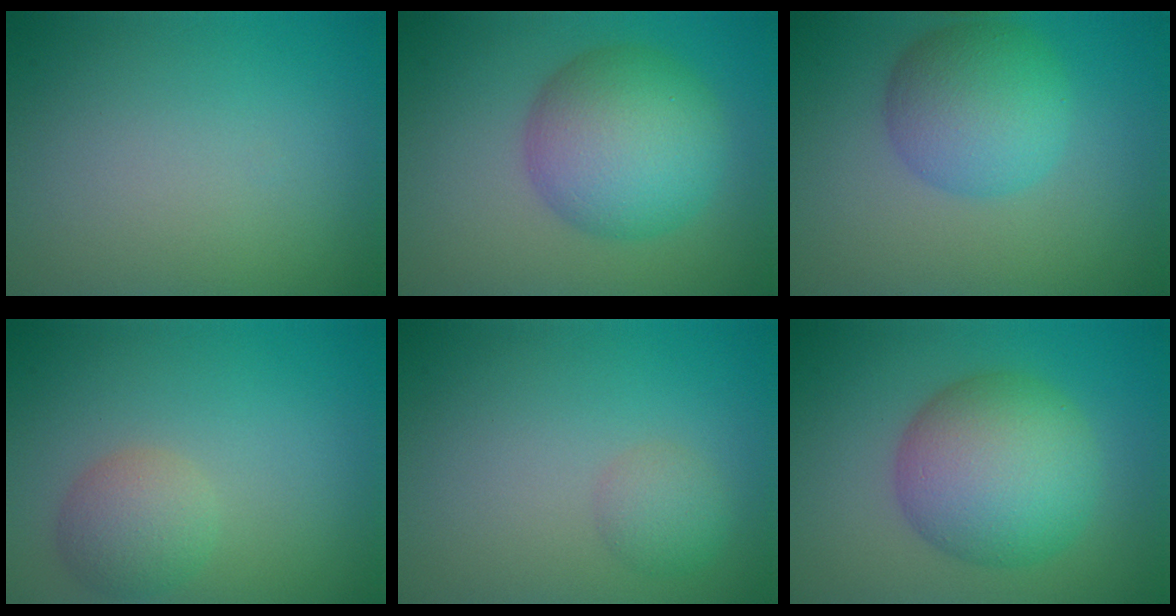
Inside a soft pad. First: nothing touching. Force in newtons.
{"total": 8.1, "press": 8.1, "slide": 0.3}
{"total": 5.7, "press": 5.7, "slide": 0.0}
{"total": 3.0, "press": 3.0, "slide": 0.1}
{"total": 1.9, "press": 1.8, "slide": 0.1}
{"total": 8.5, "press": 8.5, "slide": 0.2}